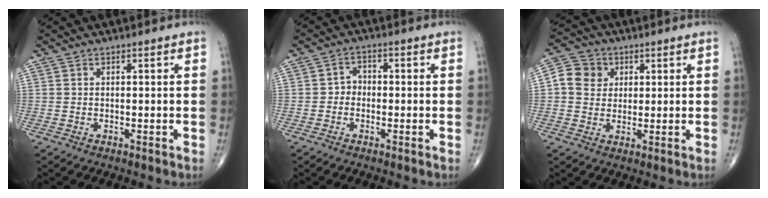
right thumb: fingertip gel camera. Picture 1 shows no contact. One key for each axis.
{"total": 2.7, "fx": -0.7, "fy": 2.2, "fz": 1.3, "tx": -0.004, "ty": 0.013, "tz": -0.022}
{"total": 6.8, "fx": 1.5, "fy": 6.2, "fz": 2.3, "tx": -0.021, "ty": 0.003, "tz": 0.018}